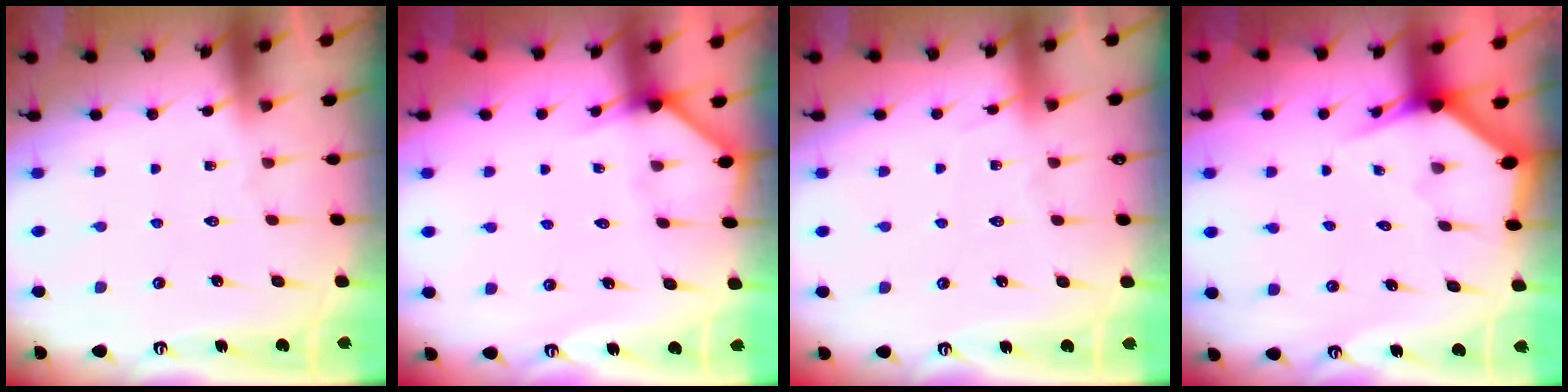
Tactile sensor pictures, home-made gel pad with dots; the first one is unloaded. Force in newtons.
{"total": 3.4, "press": 3.4, "slide": 0.2}
{"total": 3.7, "press": 3.7, "slide": 0.5}
{"total": 2.9, "press": 2.9, "slide": 0.2}